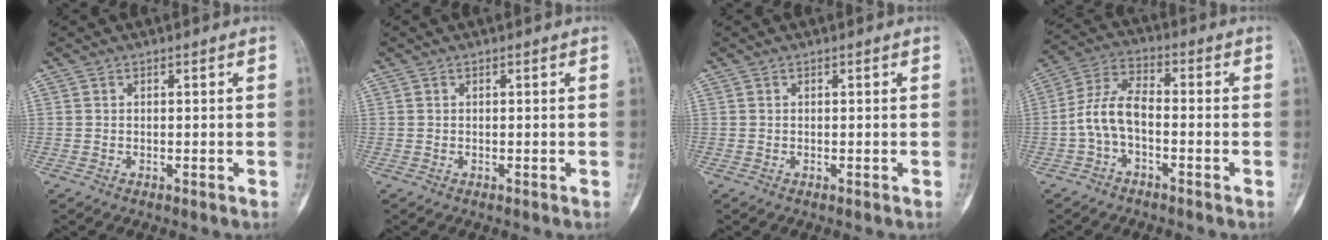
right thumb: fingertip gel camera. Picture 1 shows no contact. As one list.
[{"total": 0.0}, {"total": 0.0}, {"total": 7.7, "force": [-2.0, 3.8, 6.3], "torque": [-0.131, 0.034, -0.048]}]